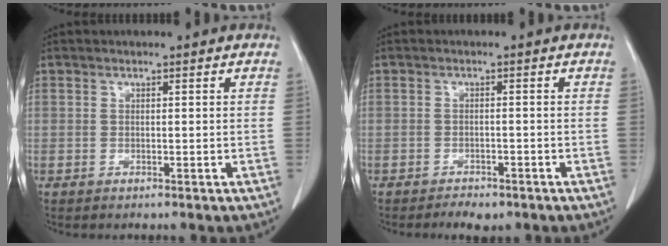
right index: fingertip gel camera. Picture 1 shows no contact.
{"total": 3.5, "force": [-2.7, 1.5, 1.5], "torque": [-0.021, -0.001, -0.036]}